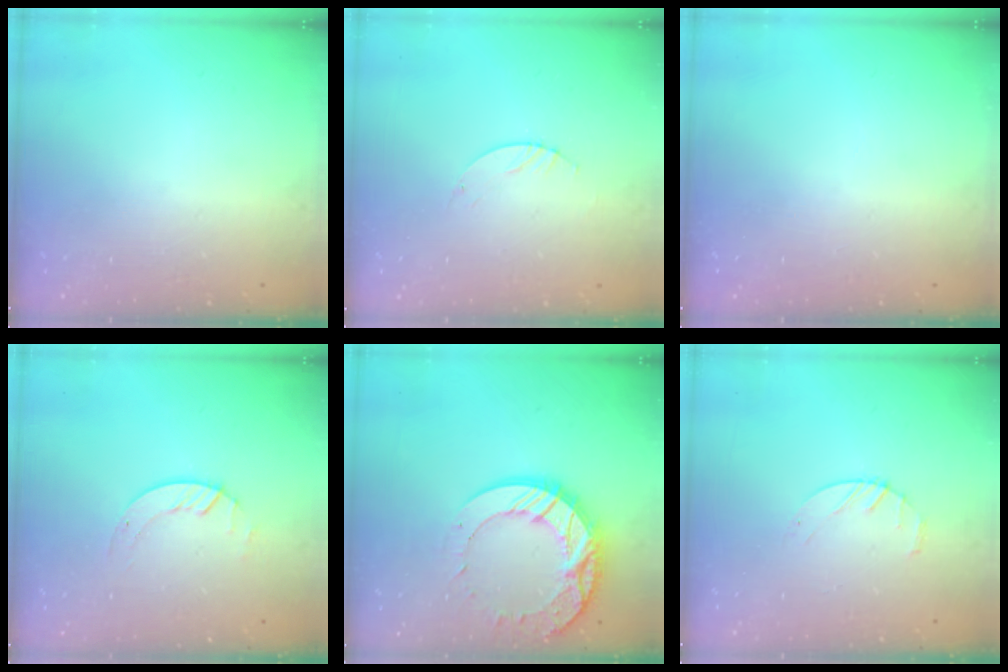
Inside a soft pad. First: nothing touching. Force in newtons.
{"total": 0.9, "press": 0.8, "slide": 0.2}
{"total": 0.0}
{"total": 2.0, "press": 2.0, "slide": 0.2}
{"total": 16.6, "press": 16.5, "slide": 1.3}
{"total": 2.4, "press": 2.3, "slide": 0.3}